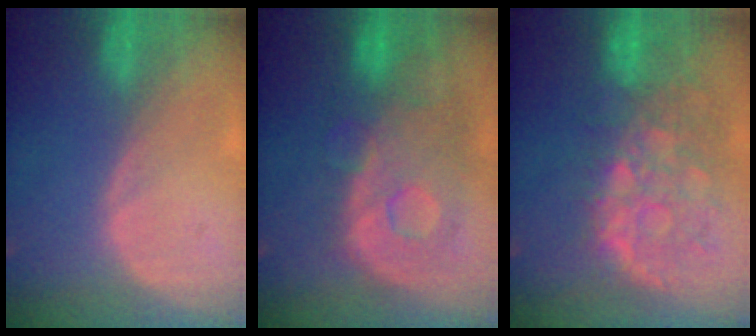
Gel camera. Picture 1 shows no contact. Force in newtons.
{"total": 11.3, "press": 9.8, "slide": 5.6}
{"total": 11.0, "press": 9.5, "slide": 5.6}